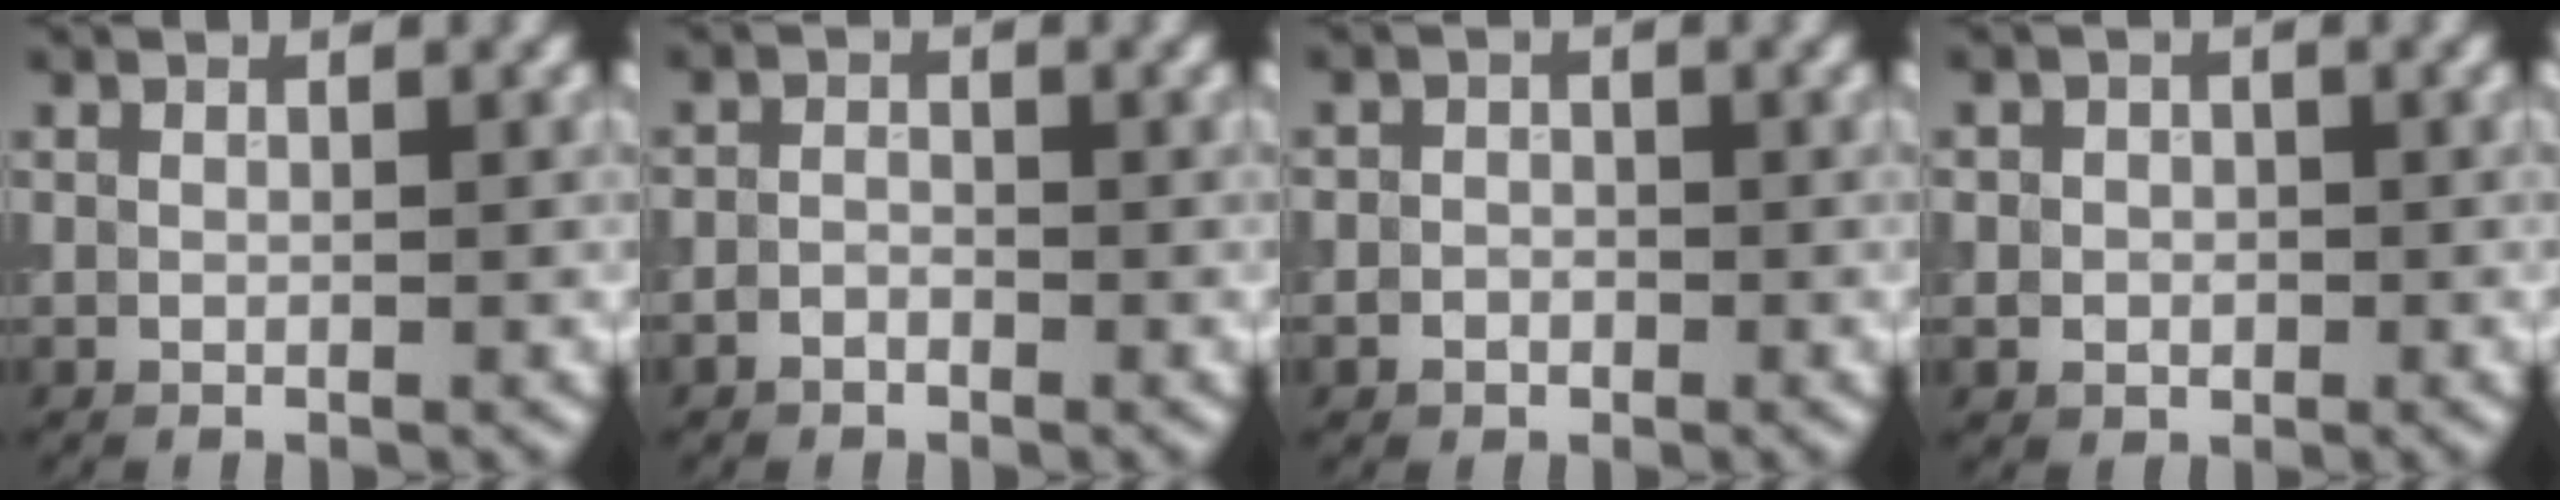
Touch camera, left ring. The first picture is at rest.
{"total": 1.3, "force": [-0.9, 0.9, 0.4], "torque": [-0.004, 0.003, -0.020]}
{"total": 1.9, "force": [-0.5, 1.8, 0.4], "torque": [0.017, 0.005, -0.022]}
{"total": 2.0, "force": [-0.2, 1.9, 0.5], "torque": [0.011, -0.004, -0.012]}